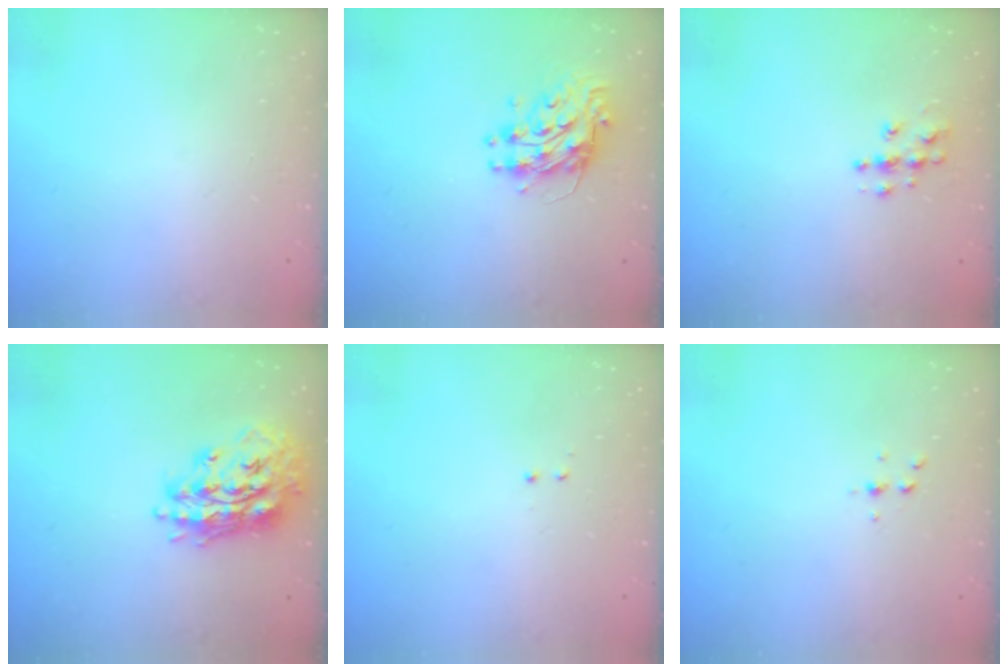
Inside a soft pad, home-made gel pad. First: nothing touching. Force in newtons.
{"total": 9.8, "press": 9.8, "slide": 1.1}
{"total": 6.2, "press": 6.2, "slide": 0.2}
{"total": 18.7, "press": 18.7, "slide": 1.8}
{"total": 0.5, "press": 0.5, "slide": 0.3}
{"total": 2.5, "press": 2.4, "slide": 0.2}